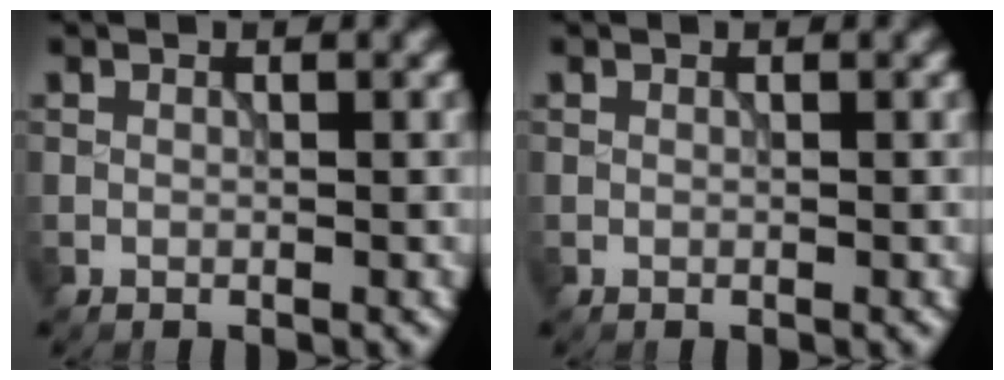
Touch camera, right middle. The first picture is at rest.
{"total": 0.0}